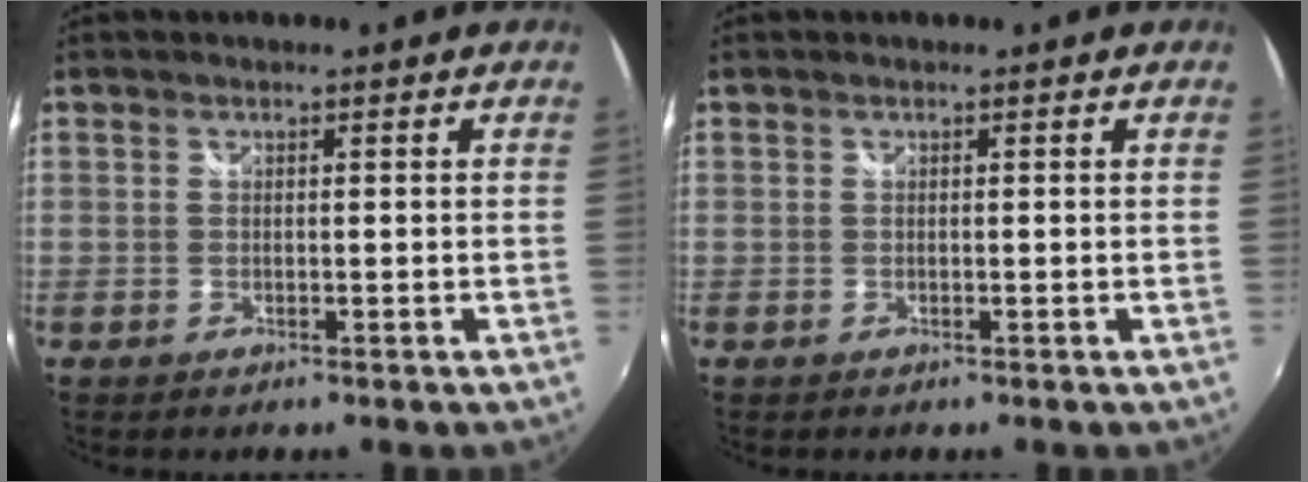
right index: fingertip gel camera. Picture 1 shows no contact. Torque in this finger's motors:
{"motor_torque": [-0.02, 0.02, 0.00, 0.00]}